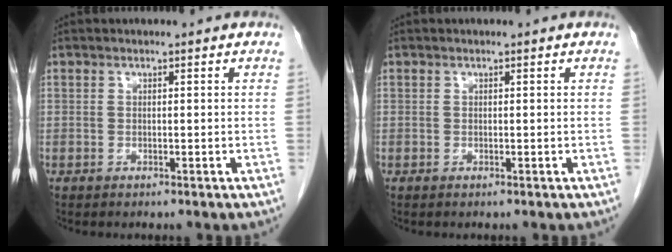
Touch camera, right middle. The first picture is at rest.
{"total": 0.0}